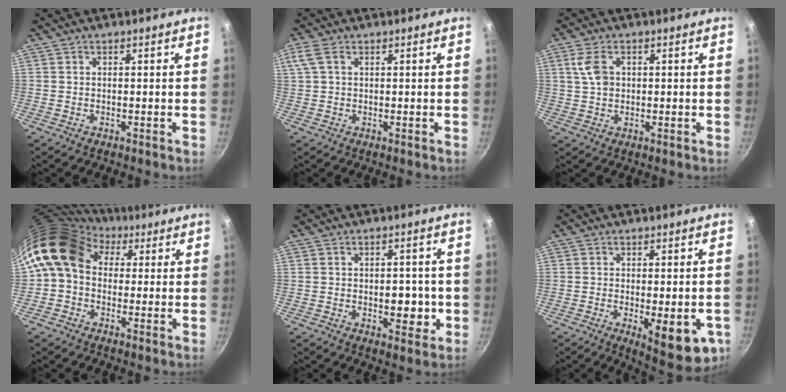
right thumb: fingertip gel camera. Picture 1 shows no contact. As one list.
[{"total": 3.4, "force": [1.3, 2.0, 2.4], "torque": [-0.052, 0.009, 0.029]}, {"total": 5.8, "force": [1.5, 4.9, 2.8], "torque": [-0.026, 0.002, 0.027]}, {"total": 12.1, "force": [3.1, 9.5, 6.8], "torque": [-0.098, 0.016, 0.030]}, {"total": 6.2, "force": [-1.0, 3.8, 4.8], "torque": [-0.034, 0.004, -0.011]}, {"total": 12.3, "force": [-3.7, 4.3, 10.9], "torque": [-0.123, -0.005, -0.038]}]